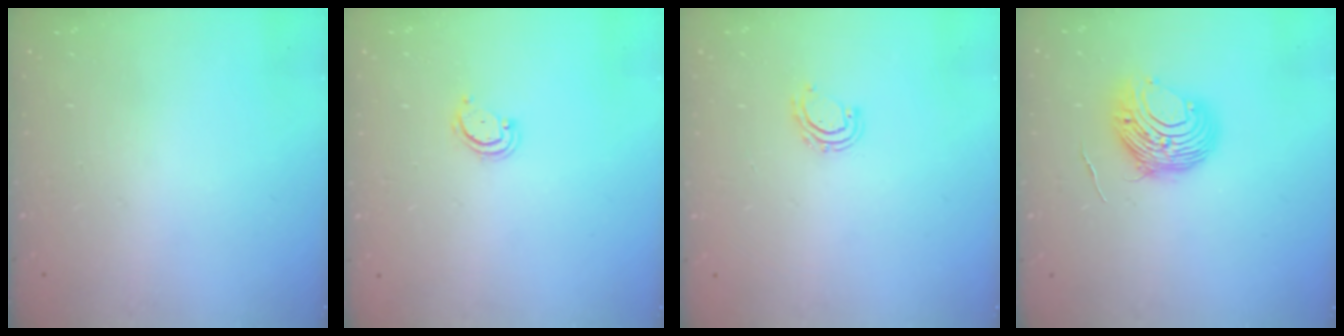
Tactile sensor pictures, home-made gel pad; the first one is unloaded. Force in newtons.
{"total": 2.6, "press": 2.6, "slide": 0.3}
{"total": 6.1, "press": 5.9, "slide": 1.4}
{"total": 10.1, "press": 10.0, "slide": 0.9}